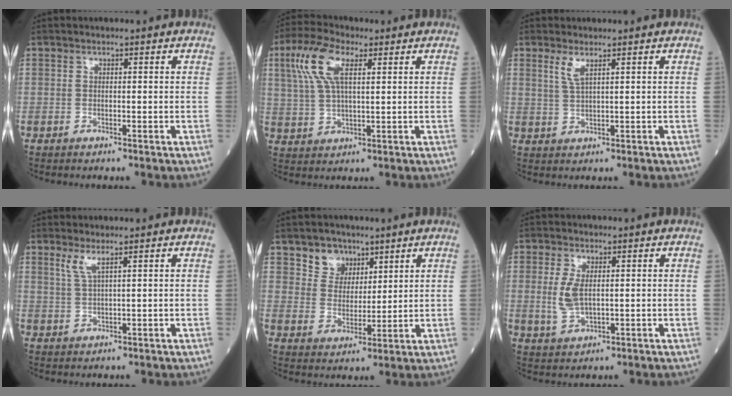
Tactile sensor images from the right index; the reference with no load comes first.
{"total": 8.4, "force": [3.3, 2.8, 7.2], "torque": [-0.167, 0.020, 0.067]}
{"total": 2.2, "force": [1.2, 0.1, 1.8], "torque": [-0.048, 0.000, 0.029]}
{"total": 2.1, "force": [1.3, -0.2, 1.7], "torque": [-0.044, -0.001, 0.028]}
{"total": 5.4, "force": [3.6, 3.9, 0.8], "torque": [-0.017, 0.005, 0.068]}
{"total": 4.6, "force": [0.3, 2.1, 4.1], "torque": [-0.099, -0.002, 0.011]}